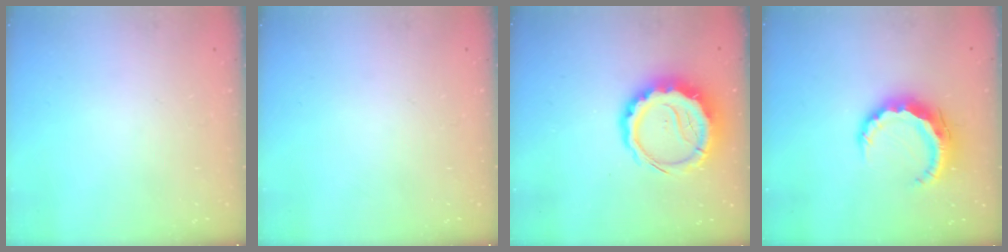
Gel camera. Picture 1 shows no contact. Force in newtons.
{"total": 0.0}
{"total": 10.5, "press": 10.1, "slide": 2.8}
{"total": 9.3, "press": 9.3, "slide": 1.2}